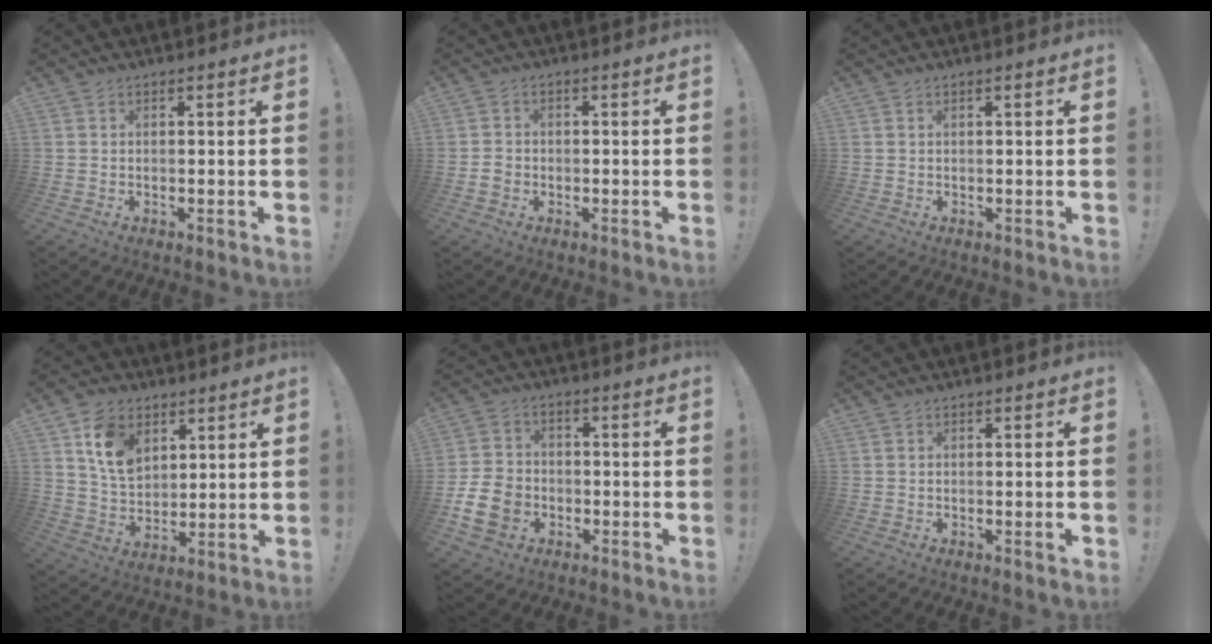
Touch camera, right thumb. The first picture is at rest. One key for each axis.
{"total": 3.0, "fx": -0.9, "fy": 2.4, "fz": 1.5, "tx": -0.015, "ty": 0.006, "tz": -0.015}
{"total": 0.8, "fx": 0.3, "fy": -0.2, "fz": 0.7, "tx": -0.012, "ty": 0.000, "tz": 0.003}
{"total": 12.1, "fx": 6.2, "fy": 8.3, "fz": 6.2, "tx": -0.105, "ty": -0.021, "tz": 0.122}
{"total": 12.1, "fx": -4.4, "fy": 9.5, "fz": 6.2, "tx": -0.117, "ty": 0.031, "tz": -0.081}
{"total": 1.3, "fx": -0.6, "fy": -0.3, "fz": 1.1, "tx": -0.023, "ty": 0.000, "tz": -0.010}